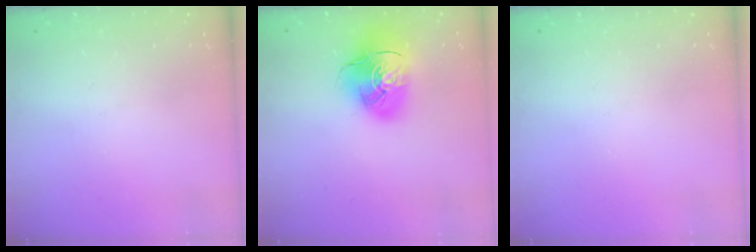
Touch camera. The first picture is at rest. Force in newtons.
{"total": 14.9, "press": 14.7, "slide": 2.1}
{"total": 0.0}